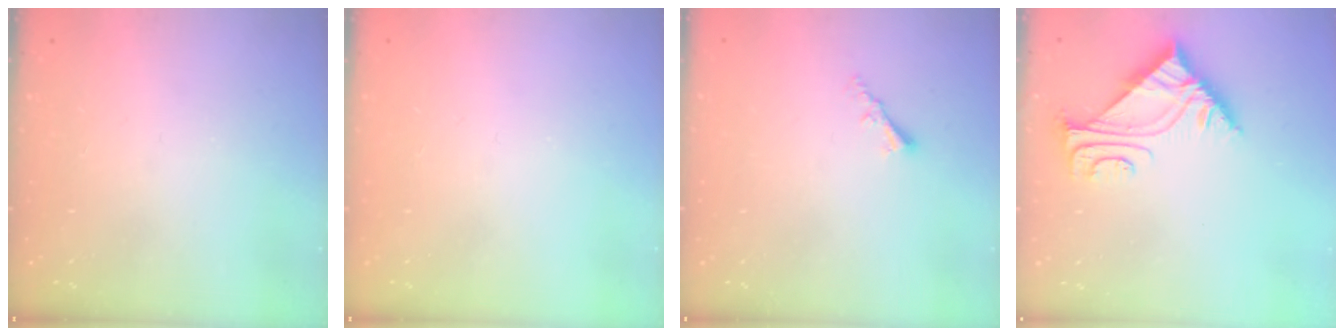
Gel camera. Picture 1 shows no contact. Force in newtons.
{"total": 0.0}
{"total": 2.2, "press": 2.2, "slide": 0.4}
{"total": 5.2, "press": 5.1, "slide": 0.7}